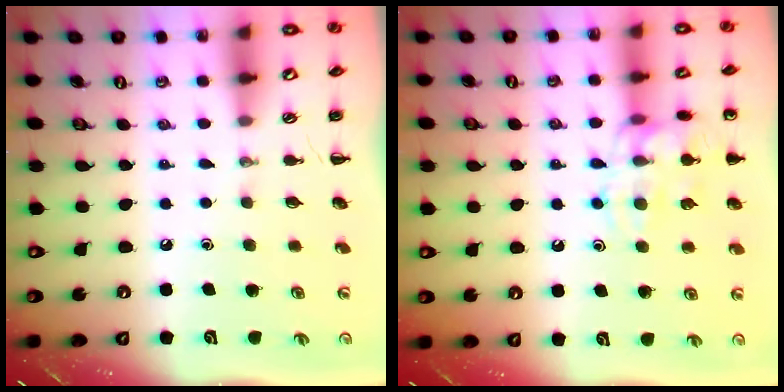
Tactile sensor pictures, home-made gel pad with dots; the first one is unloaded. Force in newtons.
{"total": 14.6, "press": 14.5, "slide": 1.5}